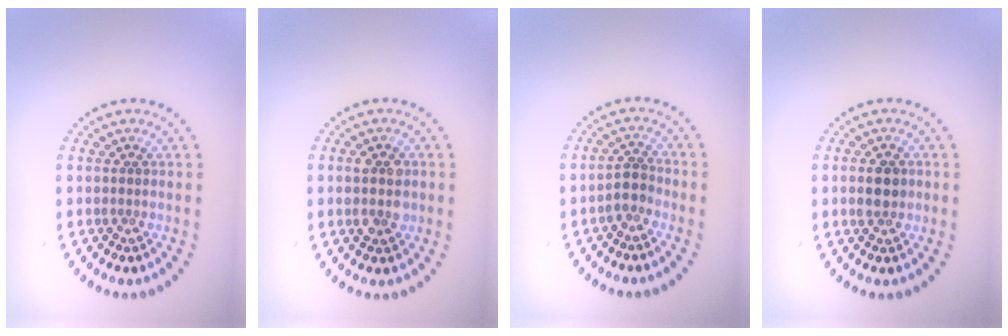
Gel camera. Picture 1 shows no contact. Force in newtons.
{"total": 3.0, "press": 2.9, "slide": 0.2}
{"total": 2.0, "press": 1.6, "slide": 1.1}
{"total": 2.7, "press": 2.7, "slide": 0.1}